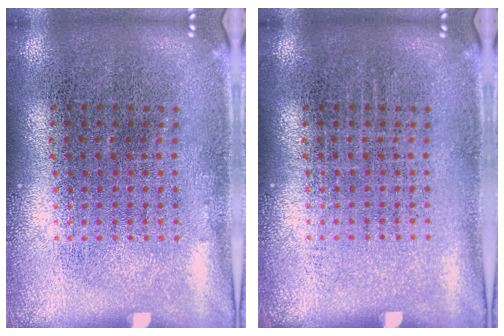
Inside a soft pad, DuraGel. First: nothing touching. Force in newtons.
{"total": 0.0}